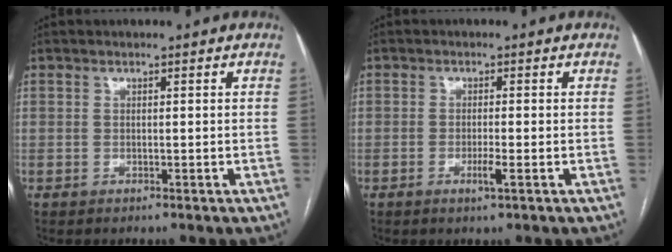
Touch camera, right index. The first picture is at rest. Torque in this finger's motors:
{"motor_torque": [0.24, 0.01, 0.03, 0.01]}